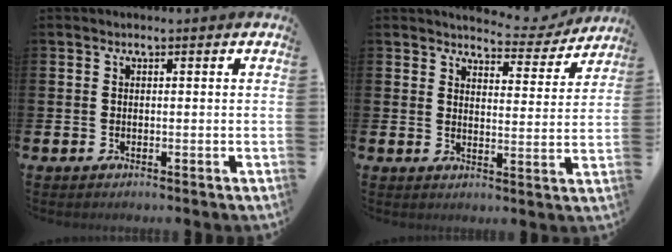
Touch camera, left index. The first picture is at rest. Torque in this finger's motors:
{"motor_torque": [0.93, -1.21, 0.05, 0.03]}